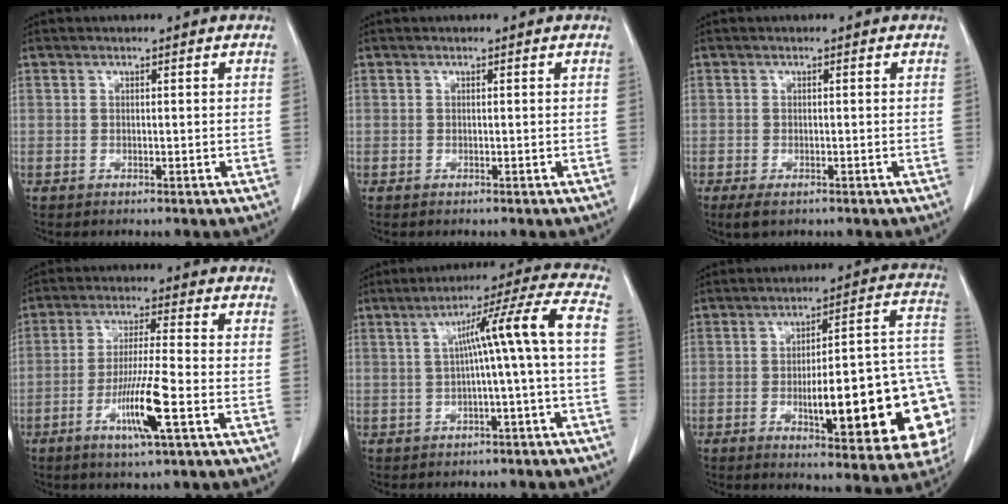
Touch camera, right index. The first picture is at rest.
{"total": 0.5, "force": [0.5, -0.2, 0.2], "torque": [-0.004, -0.002, 0.007]}
{"total": 2.4, "force": [-1.2, 0.8, 1.9], "torque": [-0.037, -0.008, -0.015]}
{"total": 9.1, "force": [-3.6, -0.3, 8.4], "torque": [-0.161, -0.015, -0.068]}
{"total": 9.5, "force": [-0.5, -1.4, 9.4], "torque": [-0.140, 0.027, -0.003]}
{"total": 23.3, "force": [-5.7, 5.0, 22.0], "torque": [-0.207, 0.025, -0.063]}